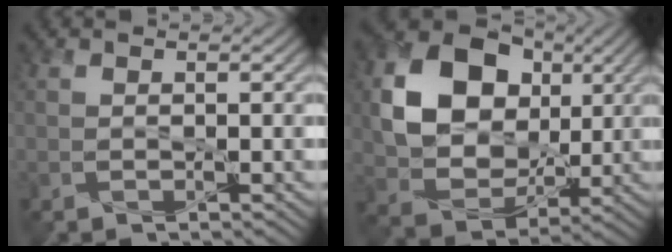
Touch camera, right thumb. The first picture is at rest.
{"total": 13.6, "force": [3.0, 10.5, 8.1], "torque": [-0.169, -0.001, 0.051]}